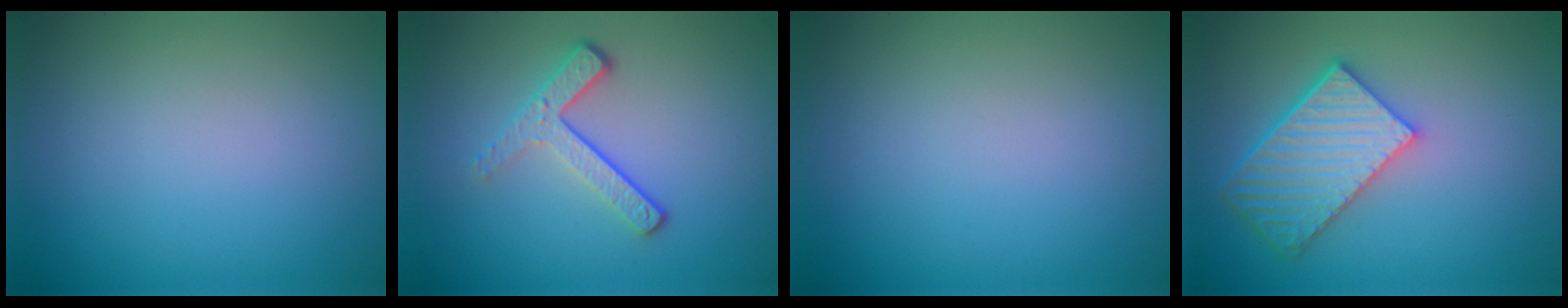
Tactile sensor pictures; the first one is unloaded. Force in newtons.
{"total": 3.3, "press": 2.4, "slide": 2.3}
{"total": 0.0}
{"total": 5.4, "press": 4.7, "slide": 2.6}